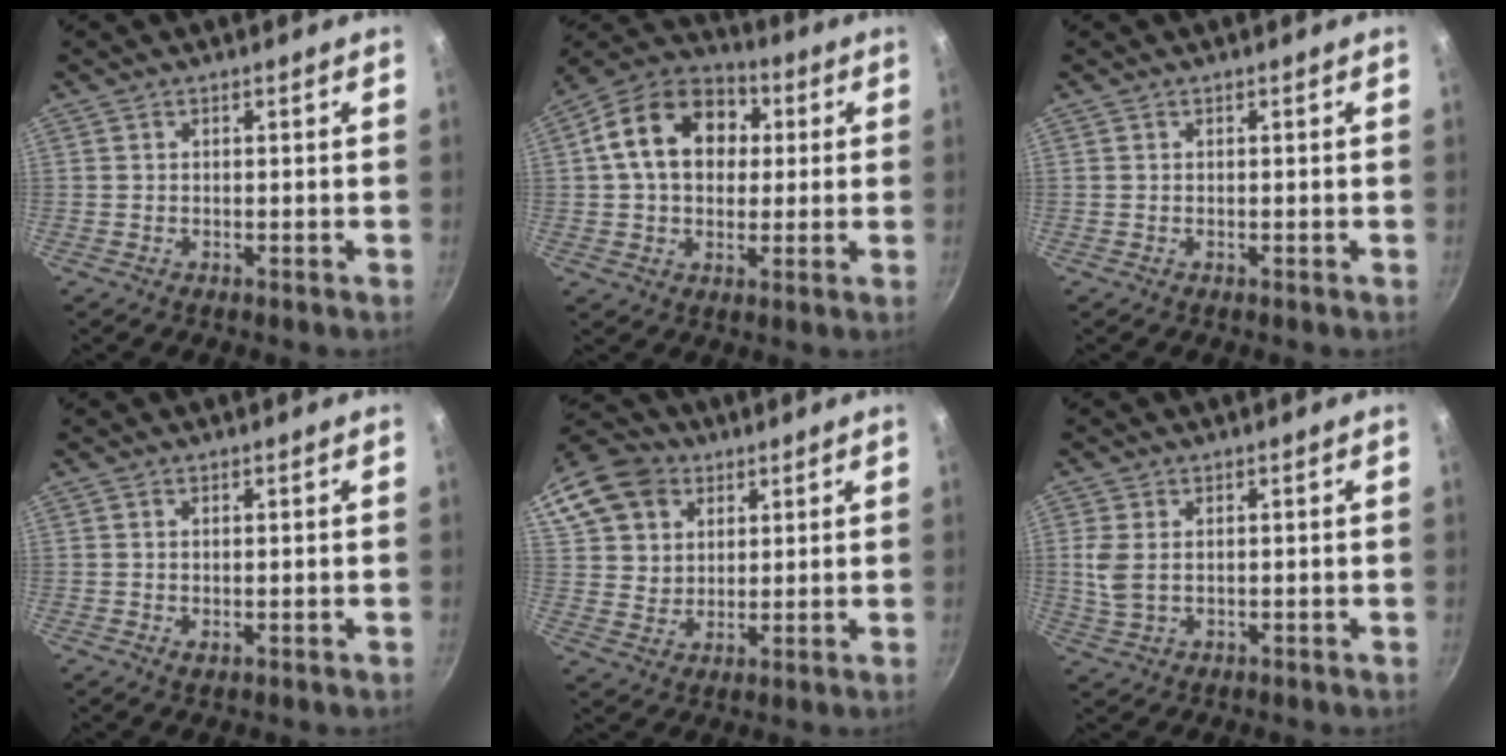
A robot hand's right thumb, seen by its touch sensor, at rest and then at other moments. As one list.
[{"total": 16.7, "force": [3.1, 12.5, 10.7], "torque": [-0.154, 0.027, 0.035]}, {"total": 0.0}, {"total": 1.0, "force": [0.1, 0.4, 0.9], "torque": [-0.015, -0.004, 0.002]}, {"total": 15.8, "force": [7.5, 12.2, 6.7], "torque": [-0.127, 0.011, 0.139]}, {"total": 4.5, "force": [0.7, 2.8, 3.5], "torque": [-0.075, -0.004, 0.019]}]